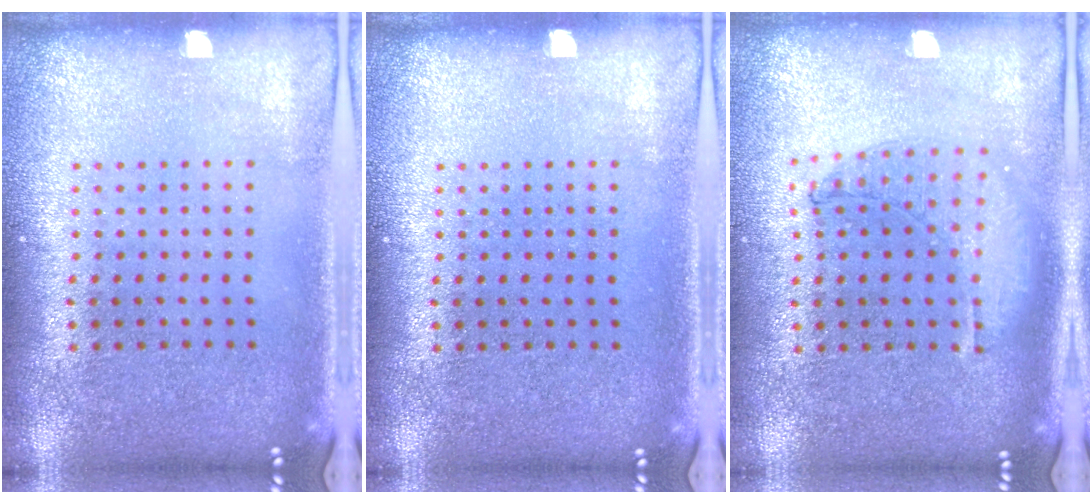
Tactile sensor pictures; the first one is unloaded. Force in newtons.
{"total": 0.0}
{"total": 1.0, "press": 0.9, "slide": 0.3}